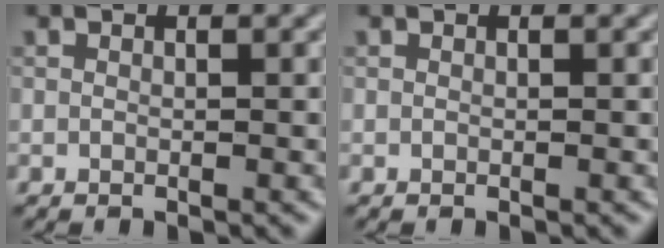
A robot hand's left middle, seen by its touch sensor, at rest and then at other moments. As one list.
[{"total": 0.0}]